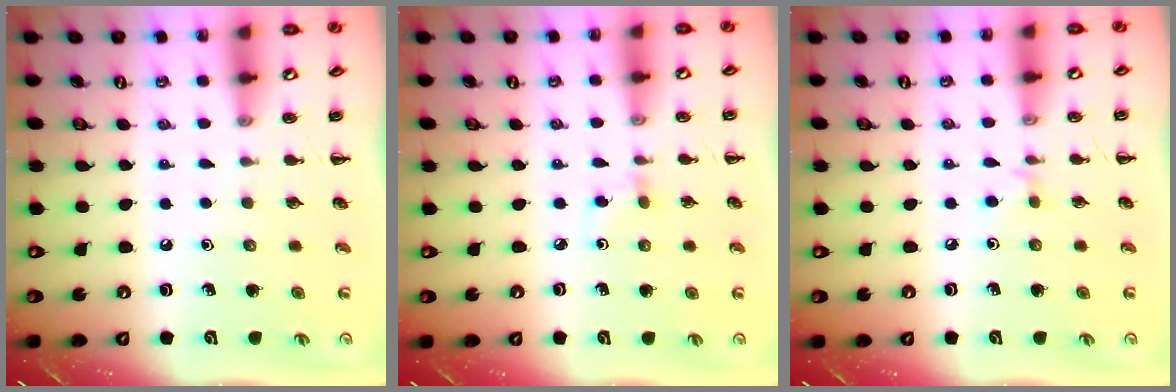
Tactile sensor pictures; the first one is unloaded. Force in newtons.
{"total": 2.5, "press": 2.3, "slide": 1.0}
{"total": 3.0, "press": 2.7, "slide": 1.2}